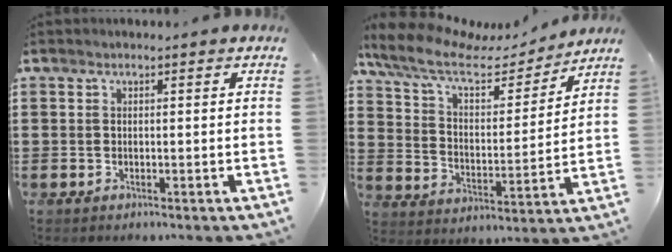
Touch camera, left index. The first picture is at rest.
{"total": 10.2, "force": [7.8, 3.4, 5.6], "torque": [-0.136, -0.028, 0.133]}